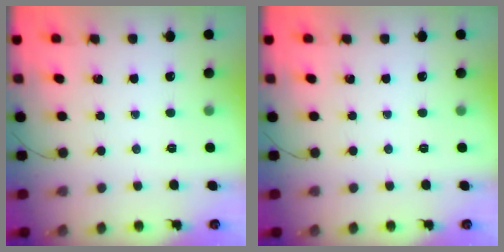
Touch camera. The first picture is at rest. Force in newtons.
{"total": 0.0}